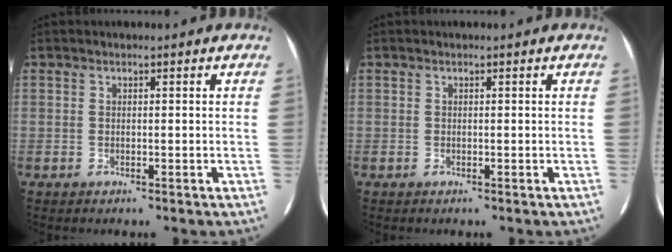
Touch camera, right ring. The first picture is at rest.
{"total": 0.0}